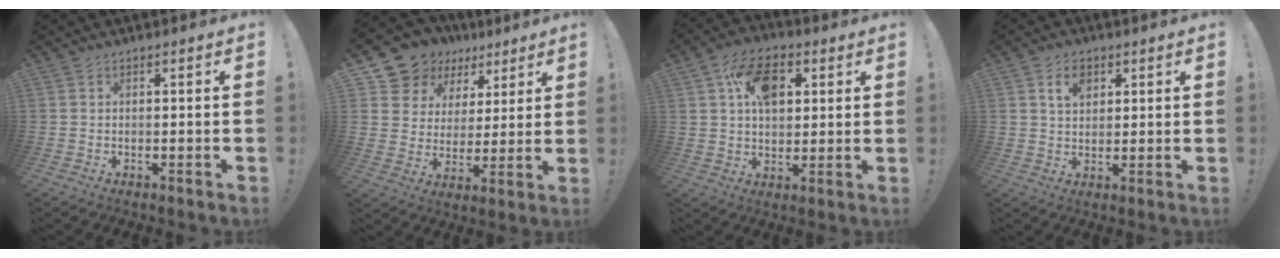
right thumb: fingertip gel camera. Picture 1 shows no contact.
{"total": 11.9, "force": [8.2, 8.4, 2.1], "torque": [-0.046, -0.062, 0.165]}
{"total": 13.9, "force": [5.0, 9.3, 9.1], "torque": [-0.141, 0.003, 0.094]}
{"total": 6.1, "force": [2.8, 4.3, 3.4], "torque": [-0.047, -0.002, 0.048]}